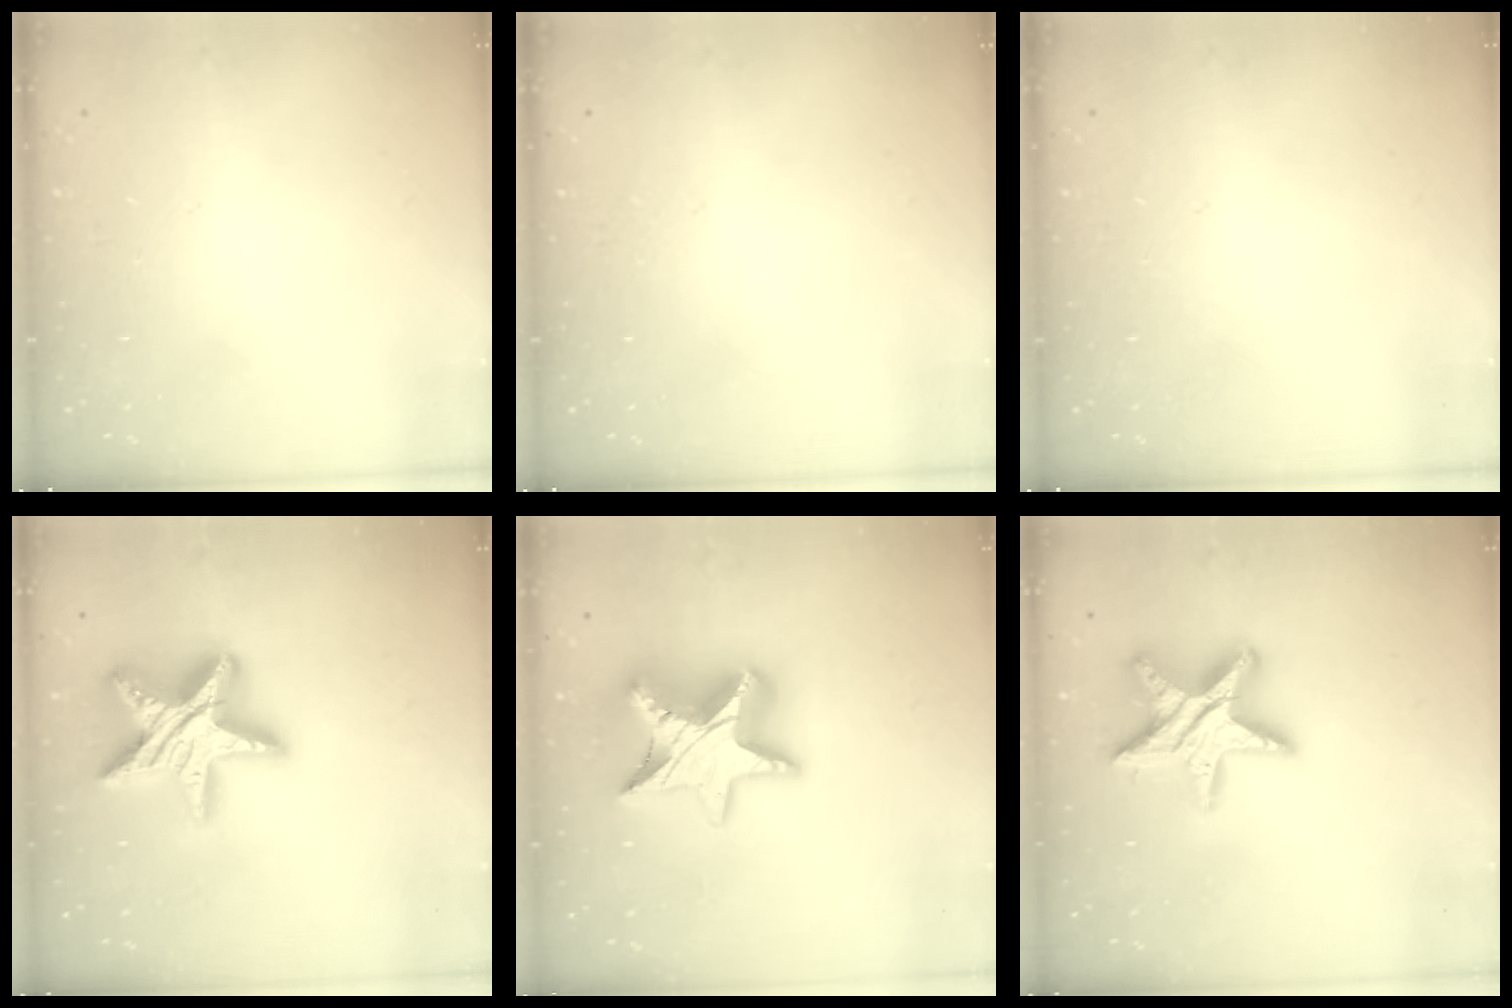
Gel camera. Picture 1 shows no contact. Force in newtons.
{"total": 0.0}
{"total": 0.0}
{"total": 21.2, "press": 21.2, "slide": 1.6}
{"total": 16.2, "press": 16.1, "slide": 1.7}
{"total": 16.3, "press": 16.2, "slide": 1.2}